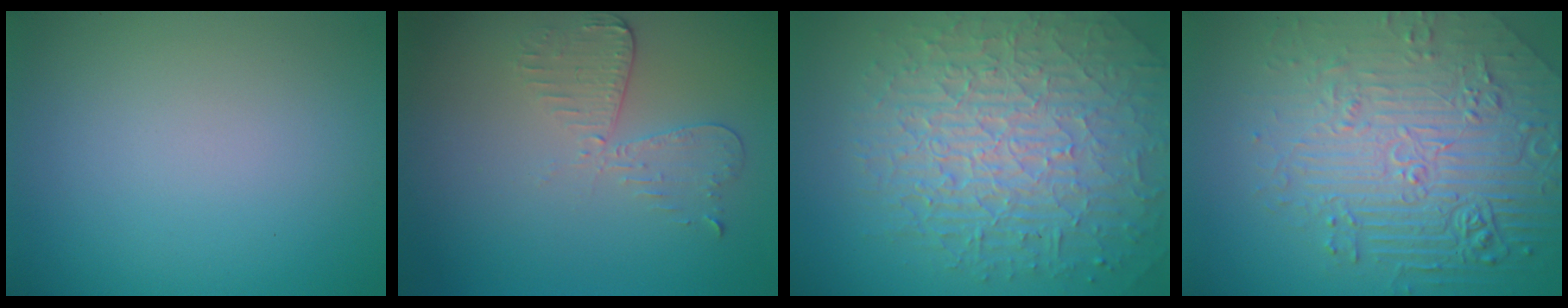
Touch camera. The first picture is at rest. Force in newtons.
{"total": 2.9, "press": 2.6, "slide": 1.4}
{"total": 9.8, "press": 6.3, "slide": 7.5}
{"total": 8.2, "press": 6.2, "slide": 5.4}